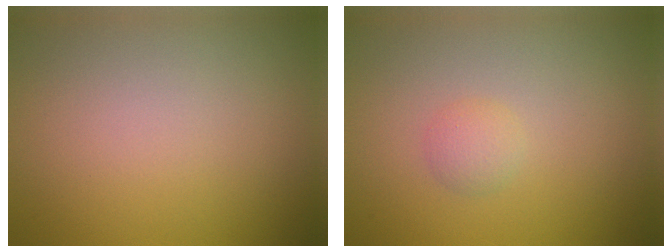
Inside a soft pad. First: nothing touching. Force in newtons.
{"total": 1.3, "press": 1.3, "slide": 0.1}